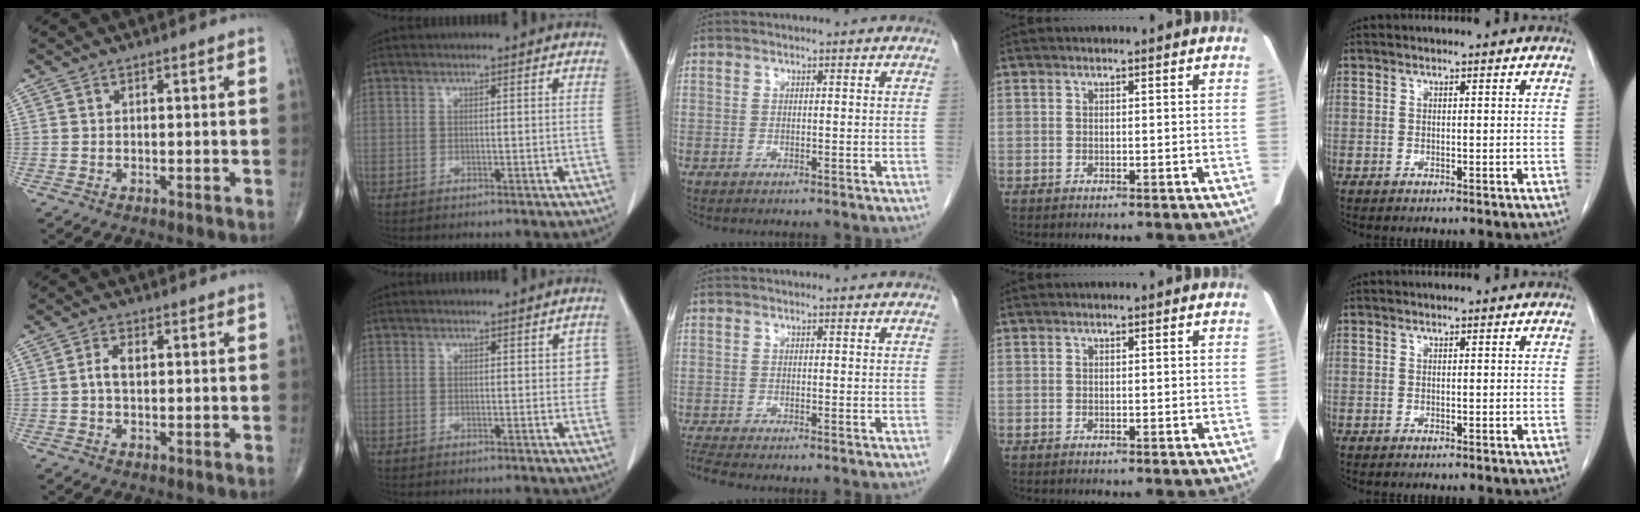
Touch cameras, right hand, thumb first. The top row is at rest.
{"thumb": {"total": 2.7, "force": [0.2, 1.5, 2.2], "torque": [-0.047, 0.008, 0.002]}, "index": {"total": 3.0, "force": [0.5, 1.6, 2.5], "torque": [-0.012, 0.009, 0.002]}, "middle": {"total": 2.2, "force": [-2.0, -0.5, 0.6], "torque": [-0.022, -0.012, -0.042]}}